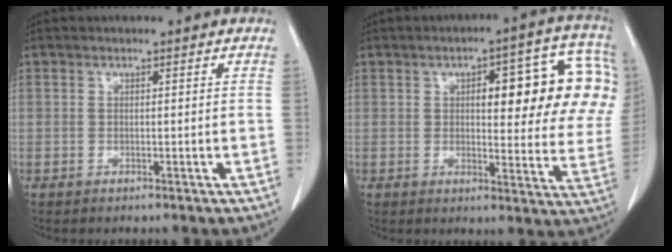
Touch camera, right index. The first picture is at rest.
{"total": 17.8, "force": [4.3, 5.4, 16.4], "torque": [-0.186, 0.029, 0.050]}